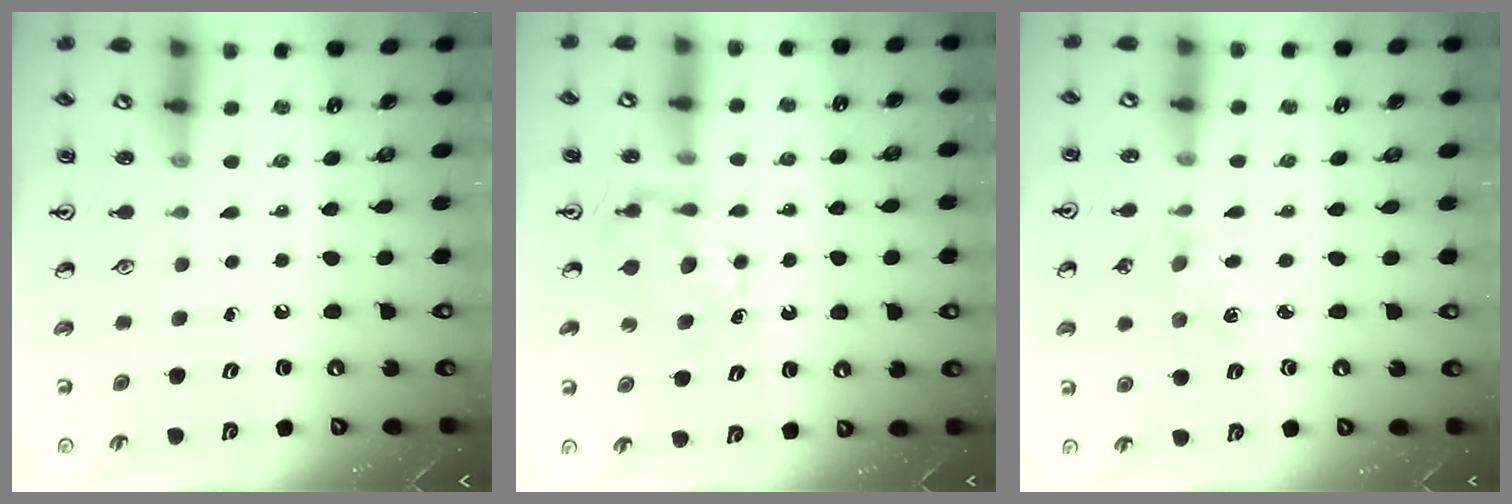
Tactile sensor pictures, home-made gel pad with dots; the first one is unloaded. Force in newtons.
{"total": 7.2, "press": 7.2, "slide": 0.1}
{"total": 1.5, "press": 1.5, "slide": 0.3}